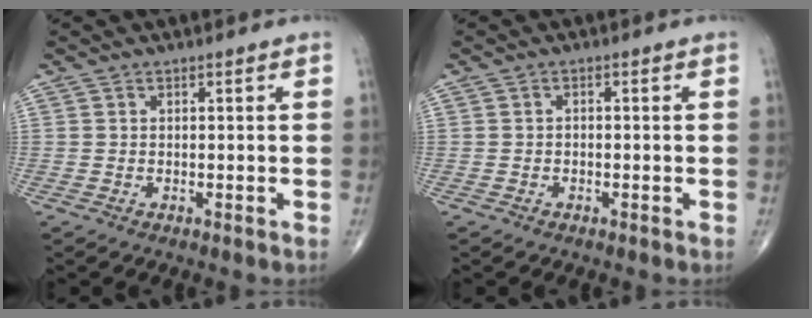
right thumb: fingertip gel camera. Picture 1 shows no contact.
{"total": 0.6, "force": [-0.3, 0.4, 0.4], "torque": [-0.003, 0.004, -0.008]}